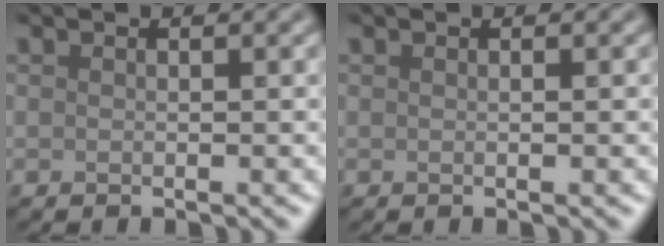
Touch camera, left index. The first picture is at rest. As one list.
[{"total": 0.6, "force": [0.2, 0.2, 0.6], "torque": [-0.007, 0.002, 0.000]}]